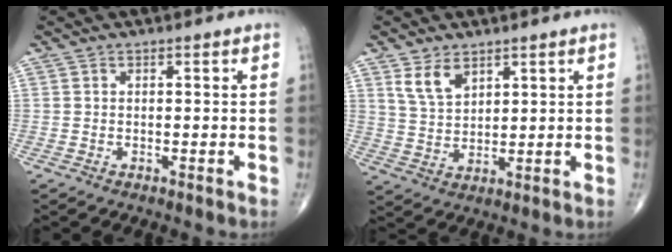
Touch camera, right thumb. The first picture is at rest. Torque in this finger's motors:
{"motor_torque": [0.25, -0.15, 0.52, 0.51, 0.05]}